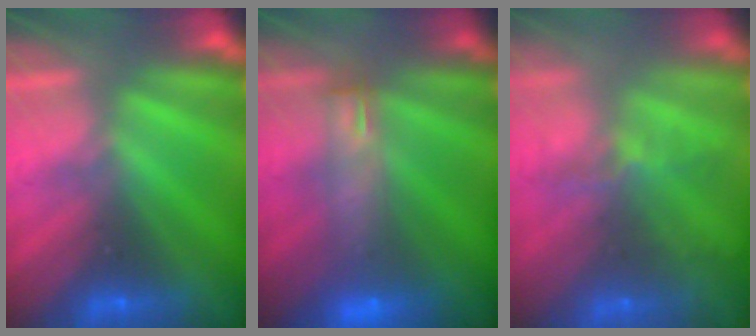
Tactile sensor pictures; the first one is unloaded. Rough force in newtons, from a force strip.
{"total": 8.7}
{"total": 7.7}